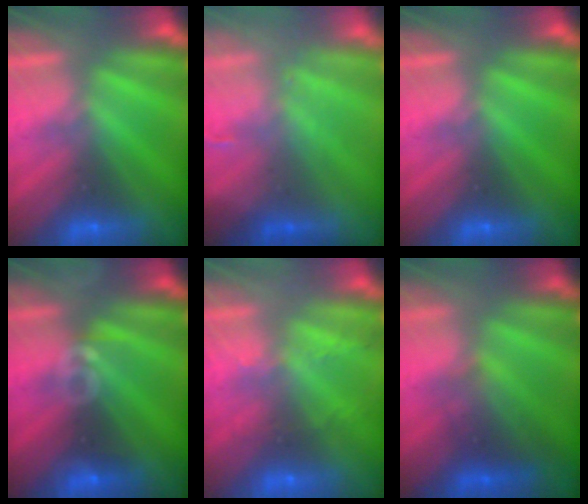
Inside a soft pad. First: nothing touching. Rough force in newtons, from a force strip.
{"total": 2.6}
{"total": 0.0}
{"total": 3.1}
{"total": 2.1}
{"total": 2.4}